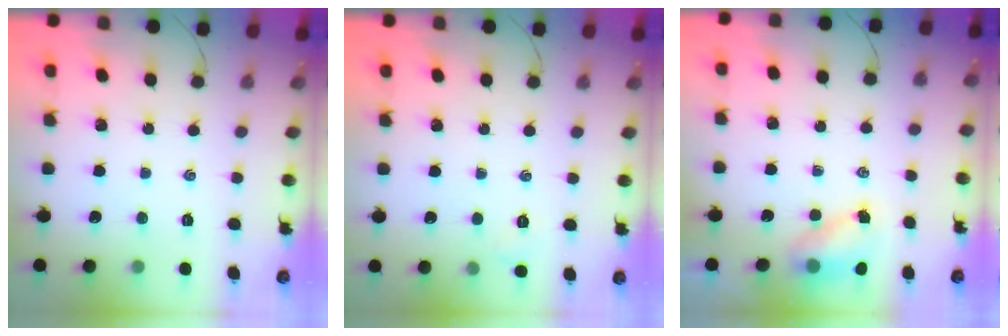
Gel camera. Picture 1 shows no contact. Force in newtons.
{"total": 3.8, "press": 3.7, "slide": 1.1}
{"total": 5.0, "press": 5.0, "slide": 0.6}